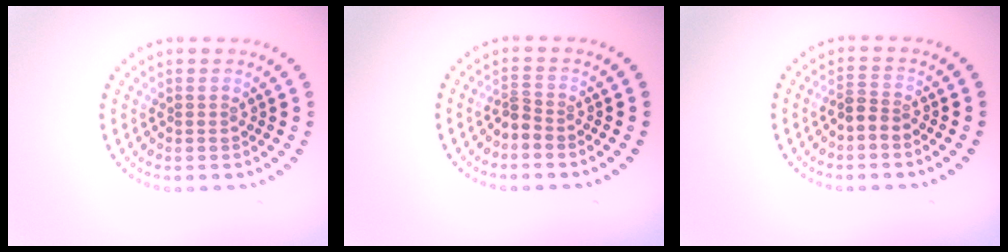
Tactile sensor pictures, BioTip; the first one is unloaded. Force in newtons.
{"total": 1.2, "press": 0.7, "slide": 1.0}
{"total": 1.7, "press": 1.5, "slide": 0.9}